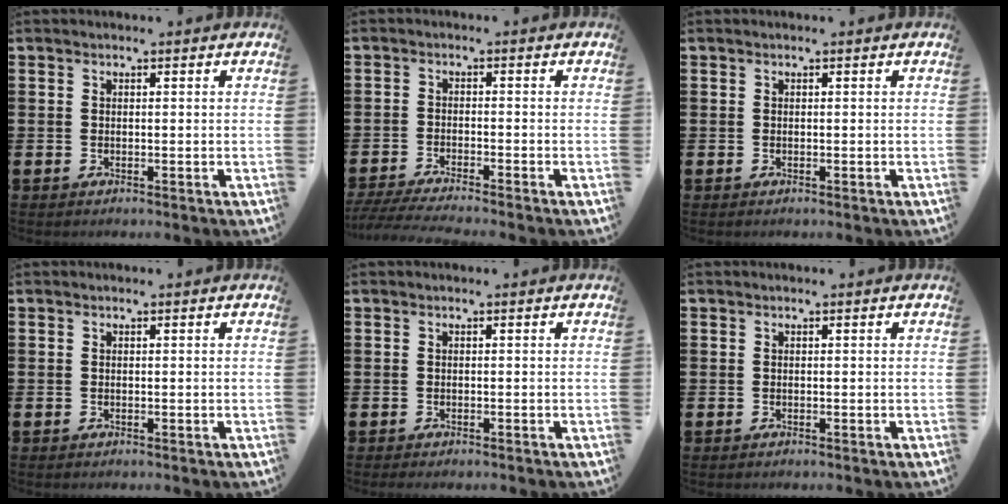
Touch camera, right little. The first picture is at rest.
{"total": 2.5, "force": [-2.3, -0.1, 1.0], "torque": [-0.017, 0.000, -0.043]}
{"total": 0.0}
{"total": 0.0}
{"total": 0.0}
{"total": 0.0}